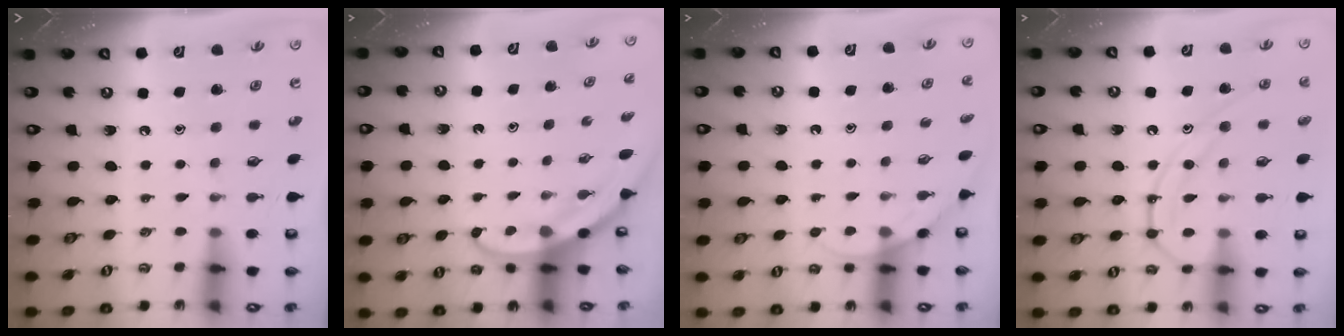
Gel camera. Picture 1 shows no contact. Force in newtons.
{"total": 3.8, "press": 3.8, "slide": 0.3}
{"total": 3.7, "press": 3.7, "slide": 0.2}
{"total": 12.1, "press": 12.1, "slide": 1.2}